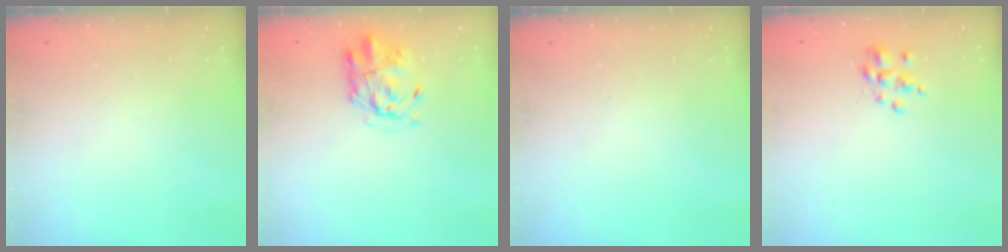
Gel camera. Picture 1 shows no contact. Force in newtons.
{"total": 3.4, "press": 3.1, "slide": 1.4}
{"total": 0.0}
{"total": 2.6, "press": 2.5, "slide": 0.8}